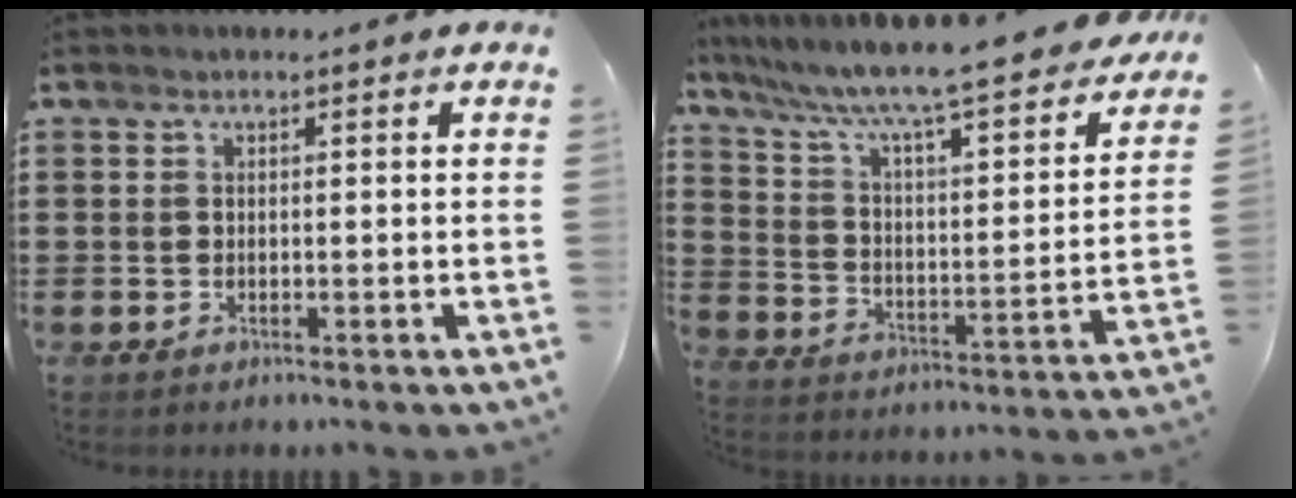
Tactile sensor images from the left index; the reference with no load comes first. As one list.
[{"total": 7.9, "force": [6.7, 0.0, 4.1], "torque": [-0.110, -0.057, 0.104]}]